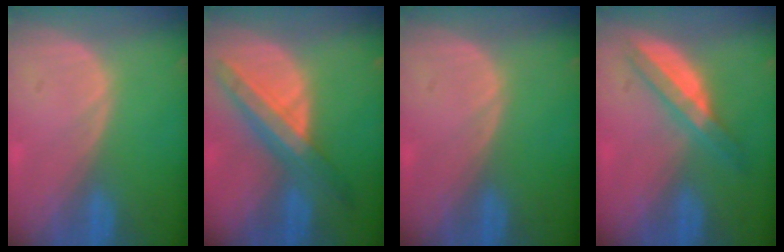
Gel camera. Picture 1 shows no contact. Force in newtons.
{"total": 8.4, "press": 7.5, "slide": 3.8}
{"total": 0.0}
{"total": 6.2, "press": 5.4, "slide": 3.1}